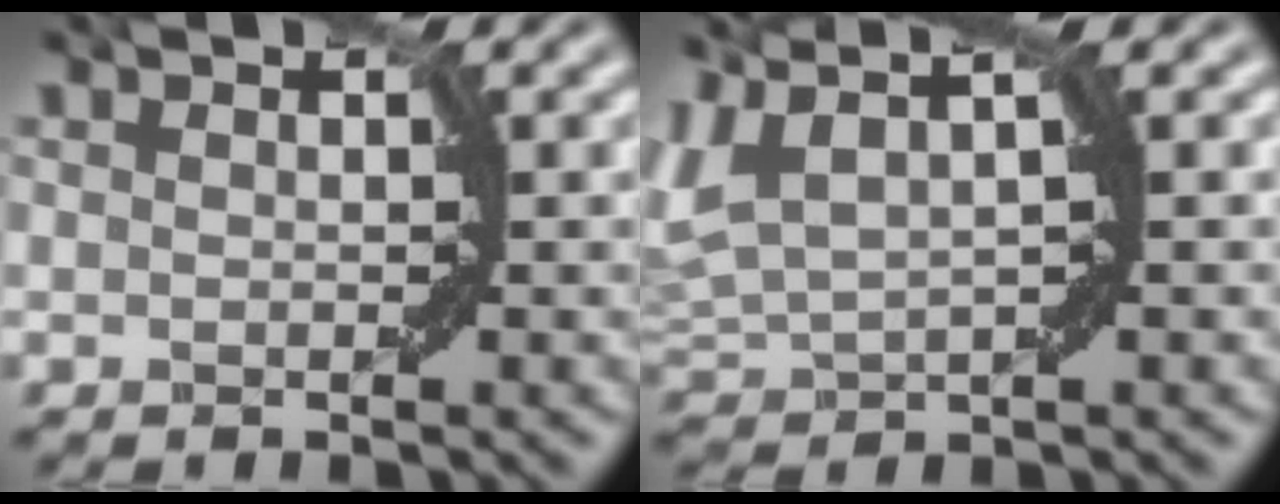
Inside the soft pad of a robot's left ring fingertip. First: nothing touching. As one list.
[{"total": 5.0, "force": [1.9, 2.1, 4.1], "torque": [-0.110, 0.017, 0.038]}]